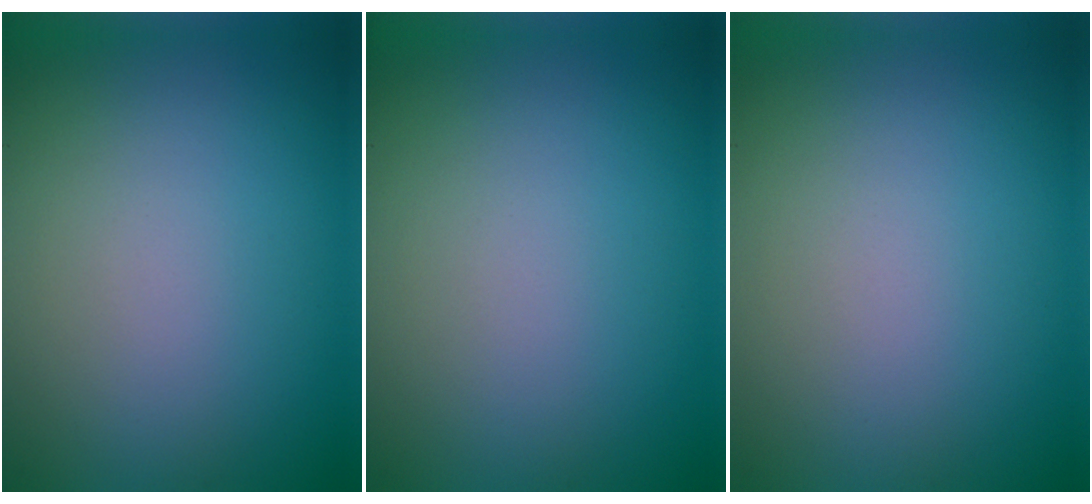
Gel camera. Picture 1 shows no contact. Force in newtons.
{"total": 0.0}
{"total": 0.0}